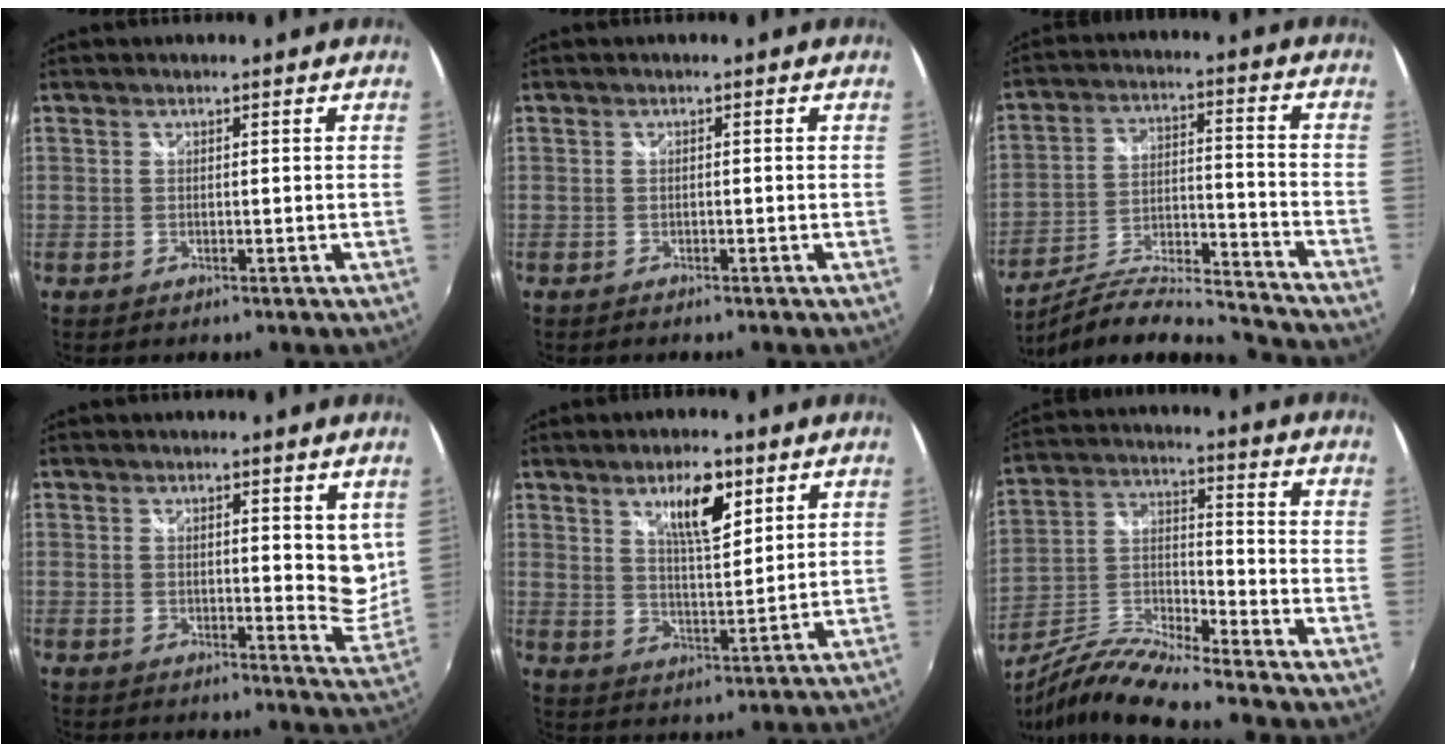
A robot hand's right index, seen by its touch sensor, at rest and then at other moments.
{"total": 0.9, "force": [-0.8, 0.1, 0.4], "torque": [-0.009, -0.003, -0.012]}
{"total": 20.5, "force": [-18.9, 0.9, 7.8], "torque": [-0.133, -0.025, -0.296]}
{"total": 7.1, "force": [4.2, 2.8, 4.9], "torque": [-0.049, -0.003, 0.068]}
{"total": 8.7, "force": [5.0, 2.8, 6.6], "torque": [-0.105, -0.001, 0.088]}
{"total": 12.6, "force": [-10.6, 0.0, 6.9], "torque": [-0.144, -0.014, -0.209]}